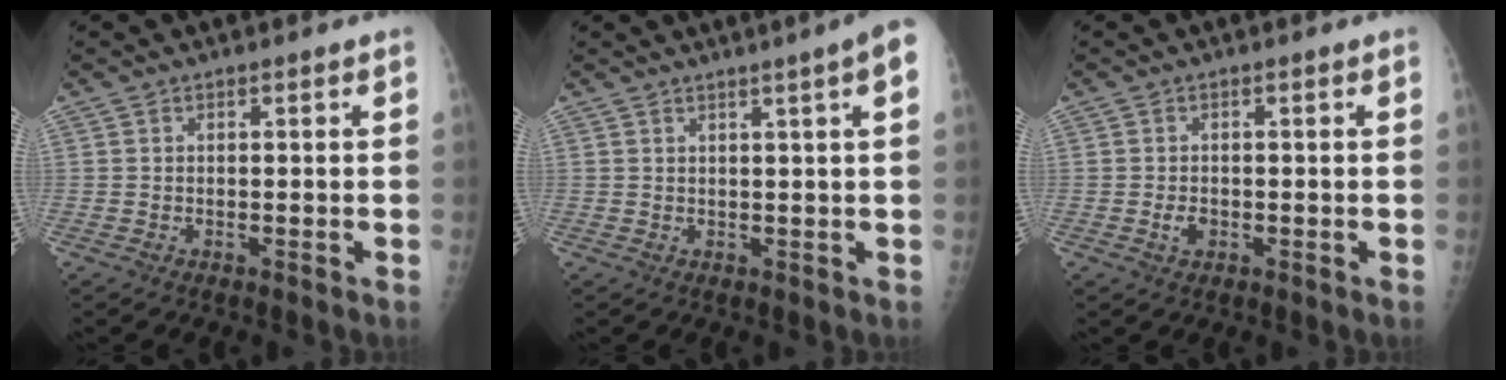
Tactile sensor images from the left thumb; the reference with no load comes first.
{"total": 5.5, "force": [2.7, -0.4, 4.8], "torque": [-0.060, 0.003, 0.034]}
{"total": 1.7, "force": [-0.3, 1.2, 1.2], "torque": [-0.018, 0.001, -0.005]}